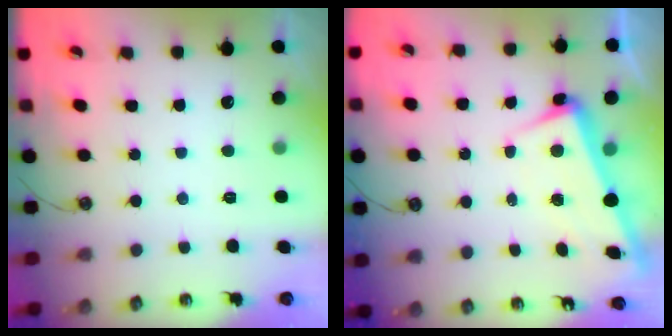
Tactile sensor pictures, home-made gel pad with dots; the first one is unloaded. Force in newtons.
{"total": 2.9, "press": 2.8, "slide": 1.0}